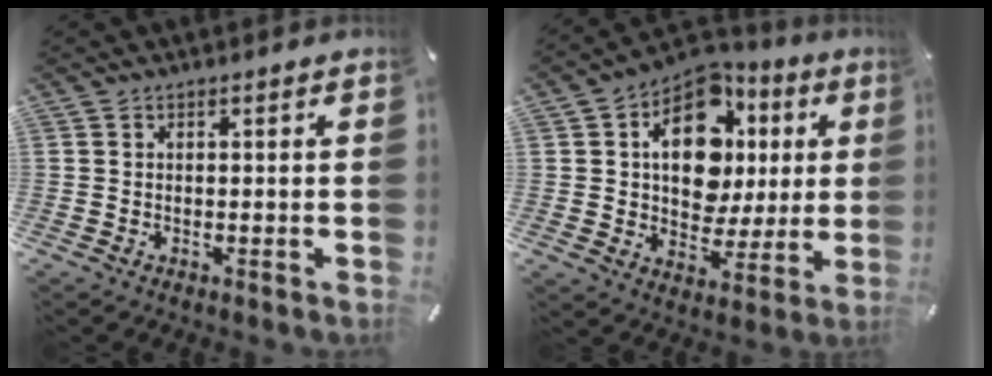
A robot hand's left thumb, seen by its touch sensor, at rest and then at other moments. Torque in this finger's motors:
{"motor_torque": [2.20, 2.12, 1.62, -0.55, 0.51]}